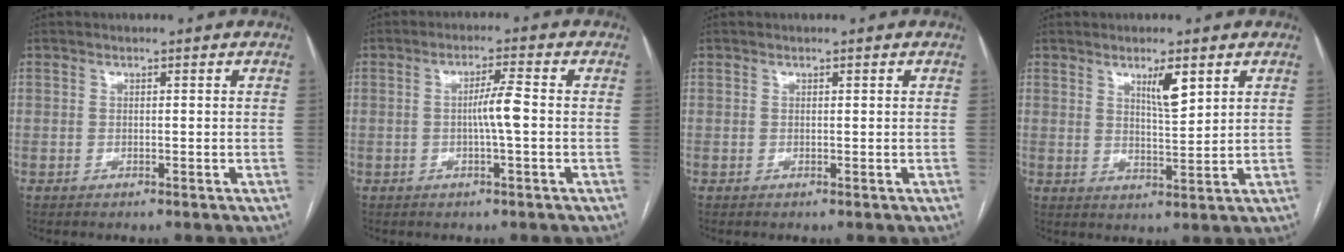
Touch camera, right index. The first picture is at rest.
{"total": 4.1, "force": [-0.4, -0.2, 4.1], "torque": [-0.073, 0.003, -0.007]}
{"total": 0.0}
{"total": 4.8, "force": [2.6, 0.8, 3.9], "torque": [-0.070, -0.004, 0.048]}